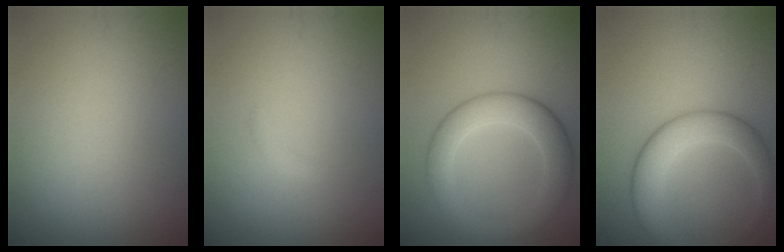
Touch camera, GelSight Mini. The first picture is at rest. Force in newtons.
{"total": 0.6, "press": 0.6, "slide": 0.0}
{"total": 5.5, "press": 5.5, "slide": 0.3}
{"total": 5.1, "press": 5.1, "slide": 0.1}